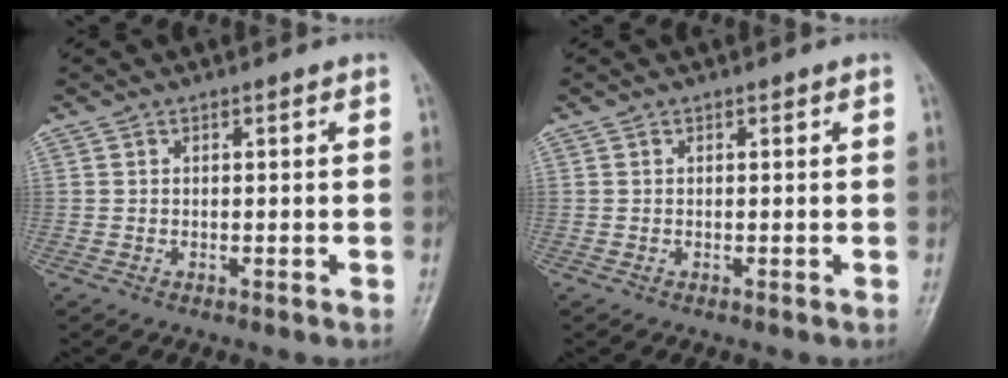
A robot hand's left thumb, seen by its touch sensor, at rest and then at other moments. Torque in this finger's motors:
{"motor_torque": [-0.01, 0.01, 0.00, 0.00, 0.00]}